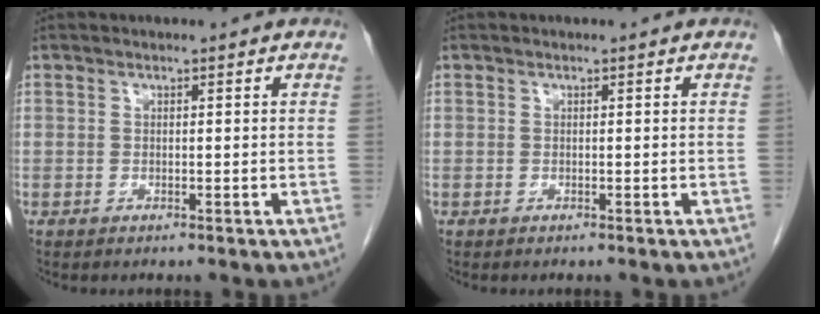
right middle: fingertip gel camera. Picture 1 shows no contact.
{"total": 0.0}